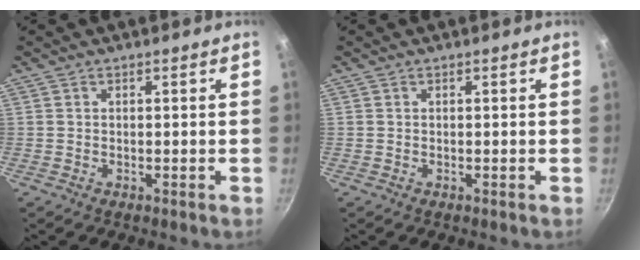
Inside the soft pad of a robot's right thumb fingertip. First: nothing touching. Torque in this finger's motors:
{"motor_torque": [0.00, 0.00, 0.00, 0.00, 0.00]}